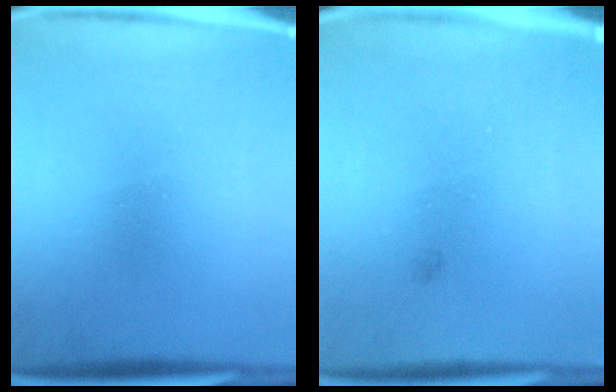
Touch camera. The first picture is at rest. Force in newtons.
{"total": 0.6}